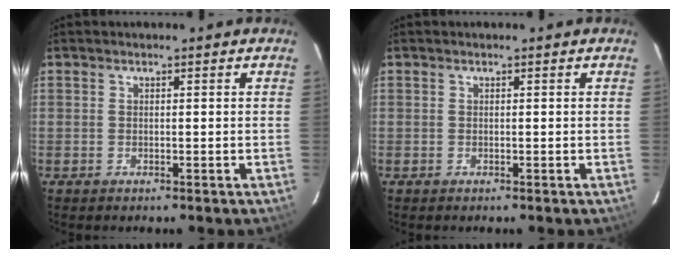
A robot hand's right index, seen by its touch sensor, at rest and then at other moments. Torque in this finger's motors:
{"motor_torque": [0.00, 0.00, 0.00, 0.00]}